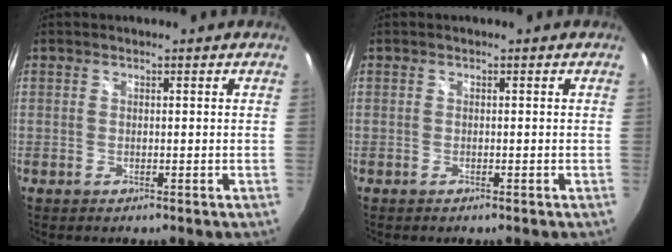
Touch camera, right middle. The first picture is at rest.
{"total": 0.0}